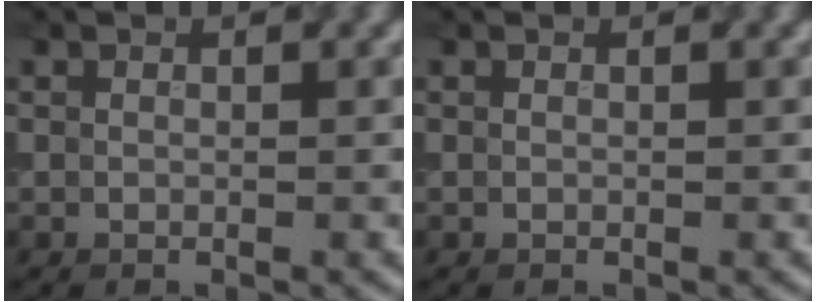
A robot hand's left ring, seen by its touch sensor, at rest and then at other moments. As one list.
[{"total": 0.0}]